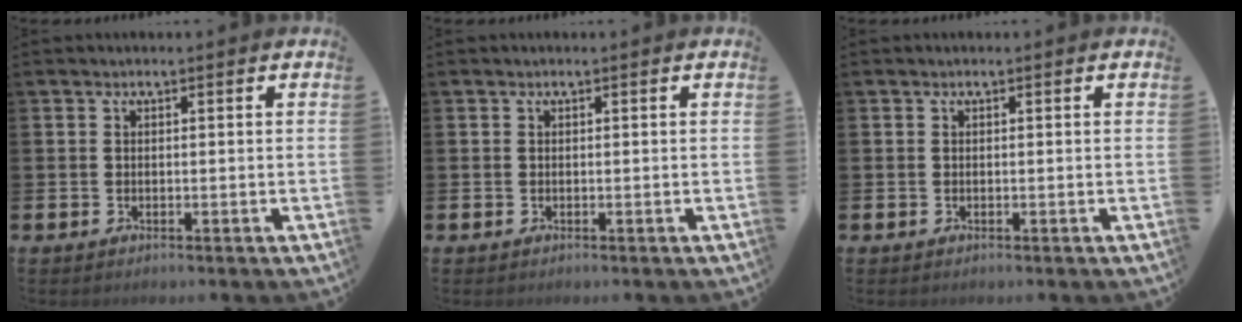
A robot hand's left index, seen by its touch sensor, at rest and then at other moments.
{"total": 0.0}
{"total": 0.0}